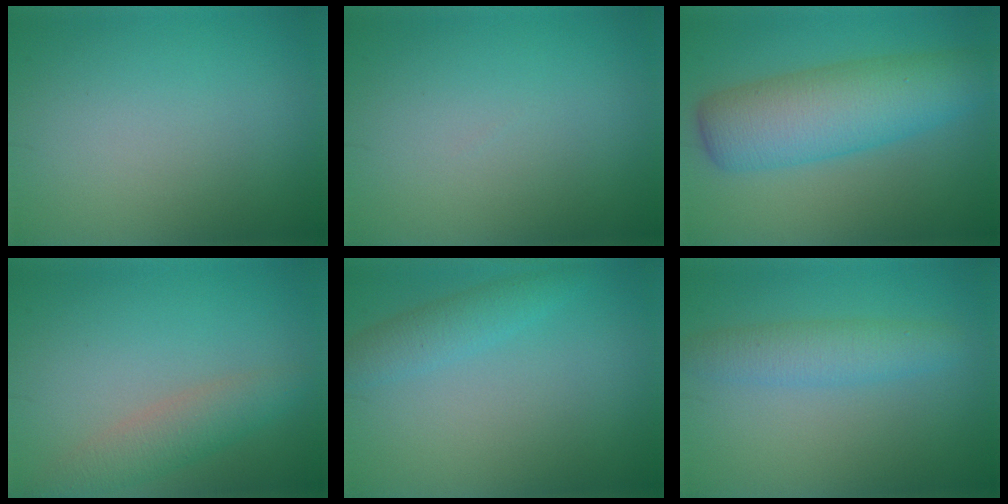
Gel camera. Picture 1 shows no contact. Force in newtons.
{"total": 0.0}
{"total": 7.4, "press": 7.4, "slide": 0.3}
{"total": 2.9, "press": 2.9, "slide": 0.2}
{"total": 2.2, "press": 2.2, "slide": 0.2}
{"total": 2.9, "press": 2.9, "slide": 0.1}